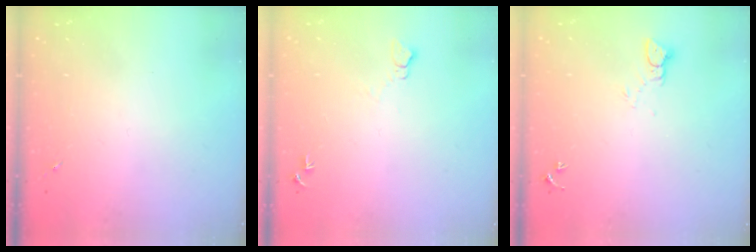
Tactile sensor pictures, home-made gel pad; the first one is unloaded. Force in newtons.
{"total": 5.7, "press": 5.7, "slide": 0.7}
{"total": 3.1, "press": 3.1, "slide": 0.2}